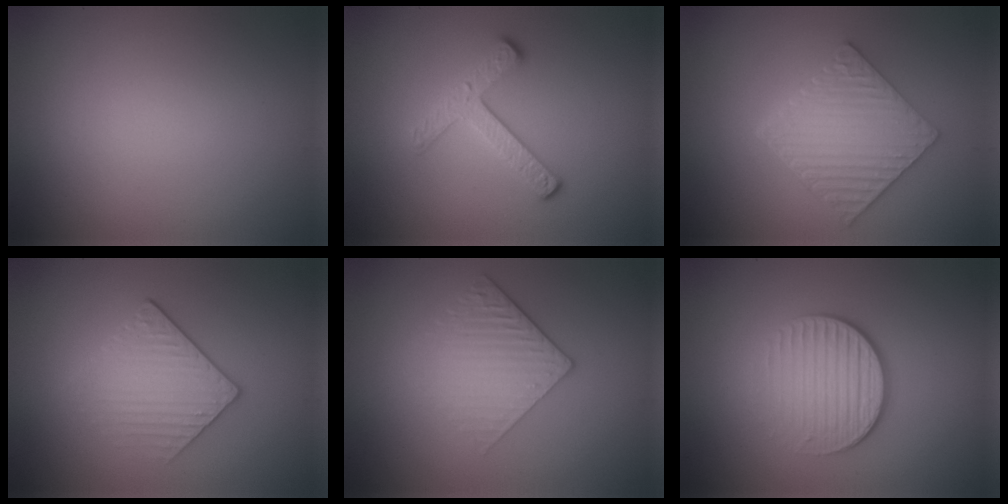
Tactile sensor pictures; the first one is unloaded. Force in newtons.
{"total": 3.1, "press": 2.6, "slide": 1.7}
{"total": 5.9, "press": 4.6, "slide": 3.7}
{"total": 2.4, "press": 2.1, "slide": 1.1}
{"total": 3.0, "press": 2.6, "slide": 1.5}
{"total": 4.2, "press": 2.8, "slide": 3.2}